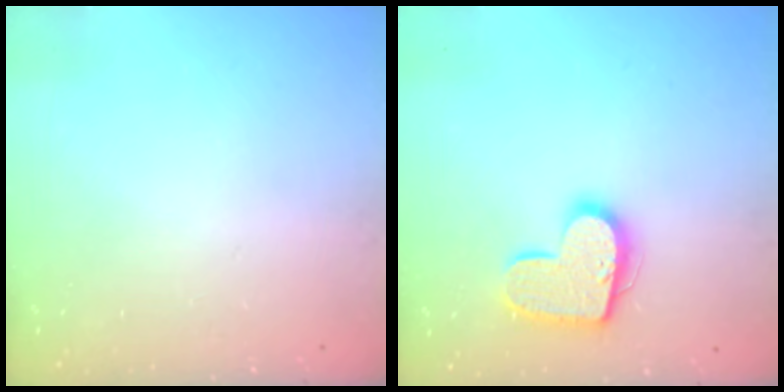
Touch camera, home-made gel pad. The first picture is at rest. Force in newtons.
{"total": 15.7, "press": 15.6, "slide": 0.9}